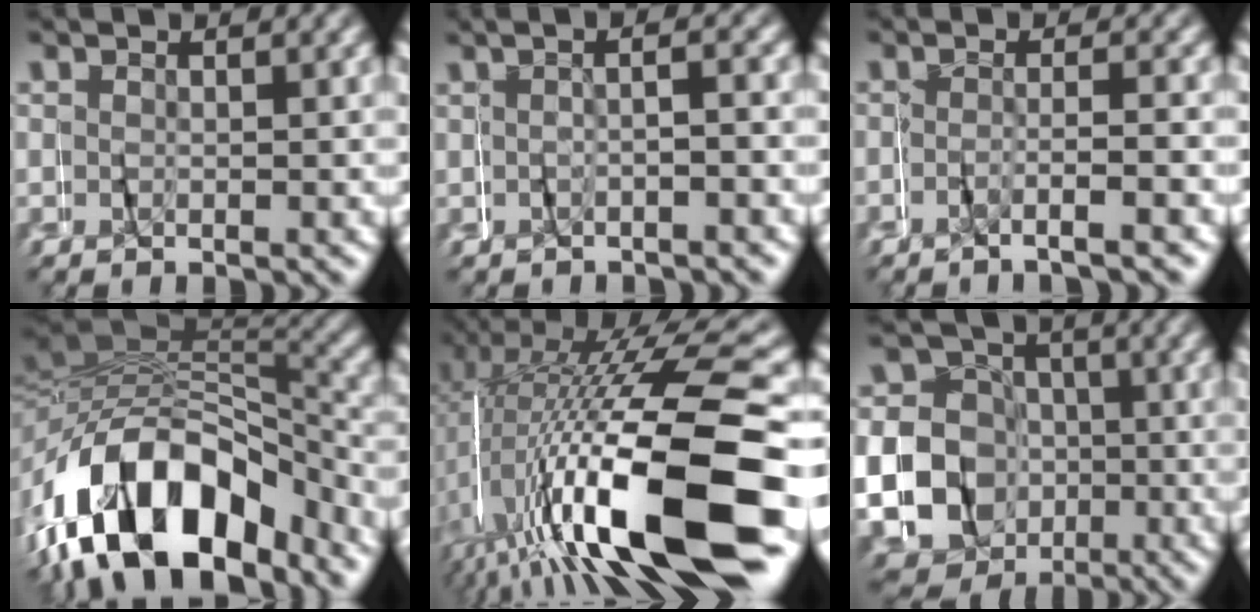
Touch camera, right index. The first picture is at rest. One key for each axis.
{"total": 1.3, "fx": -1.1, "fy": -0.6, "fz": 0.5, "tx": -0.006, "ty": 0.014, "tz": -0.023}
{"total": 2.4, "fx": -2.1, "fy": -0.3, "fz": 1.2, "tx": -0.033, "ty": 0.006, "tz": -0.040}
{"total": 13.7, "fx": -4.6, "fy": 8.4, "fz": 9.8, "tx": -0.204, "ty": -0.016, "tz": -0.061}
{"total": 15.7, "fx": -4.0, "fy": 4.6, "fz": 14.4, "tx": -0.239, "ty": 0.000, "tz": -0.041}
{"total": 17.2, "fx": -3.7, "fy": 16.2, "fz": 4.5, "tx": -0.129, "ty": -0.056, "tz": -0.068}